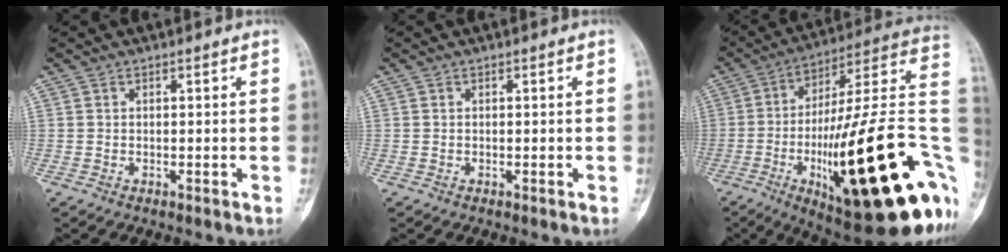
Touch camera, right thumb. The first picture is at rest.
{"total": 0.0}
{"total": 37.1, "force": [-9.6, 9.3, 34.6], "torque": [-0.445, 0.030, -0.146]}